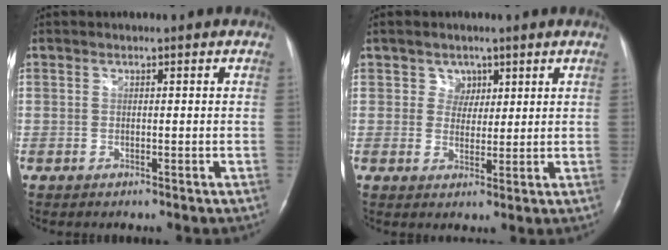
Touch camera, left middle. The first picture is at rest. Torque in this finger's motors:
{"motor_torque": [-0.21, -0.11, -0.10, -0.01]}